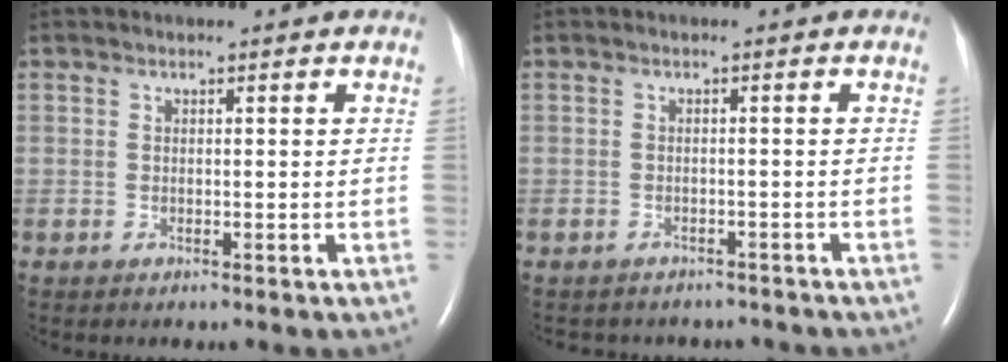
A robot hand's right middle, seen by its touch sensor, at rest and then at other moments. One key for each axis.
{"total": 6.7, "fx": -6.0, "fy": 2.7, "fz": 1.0, "tx": -0.013, "ty": 0.005, "tz": -0.064}